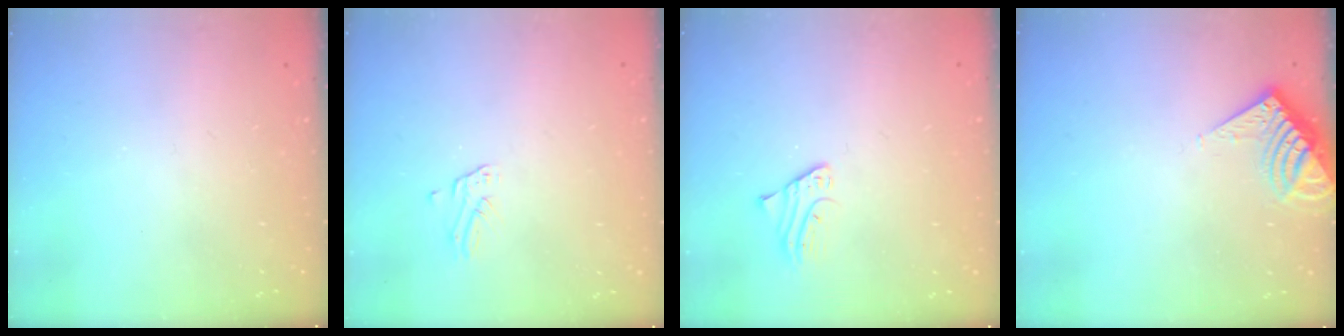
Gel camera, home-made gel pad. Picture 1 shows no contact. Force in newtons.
{"total": 1.2, "press": 1.2, "slide": 0.0}
{"total": 2.4, "press": 2.4, "slide": 0.2}
{"total": 7.9, "press": 7.9, "slide": 0.3}